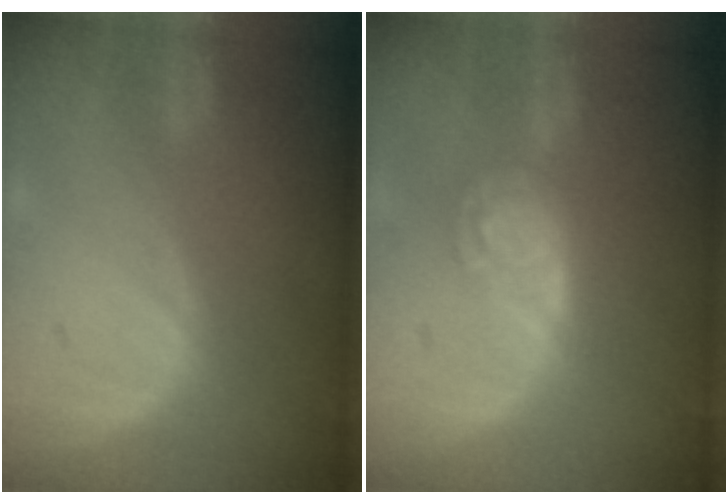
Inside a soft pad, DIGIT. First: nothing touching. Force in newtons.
{"total": 6.2, "press": 6.2, "slide": 0.4}